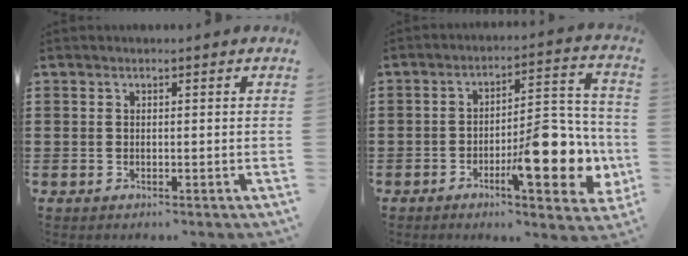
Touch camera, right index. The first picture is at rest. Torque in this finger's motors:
{"motor_torque": [2.14, 0.00, 1.05, 0.21]}